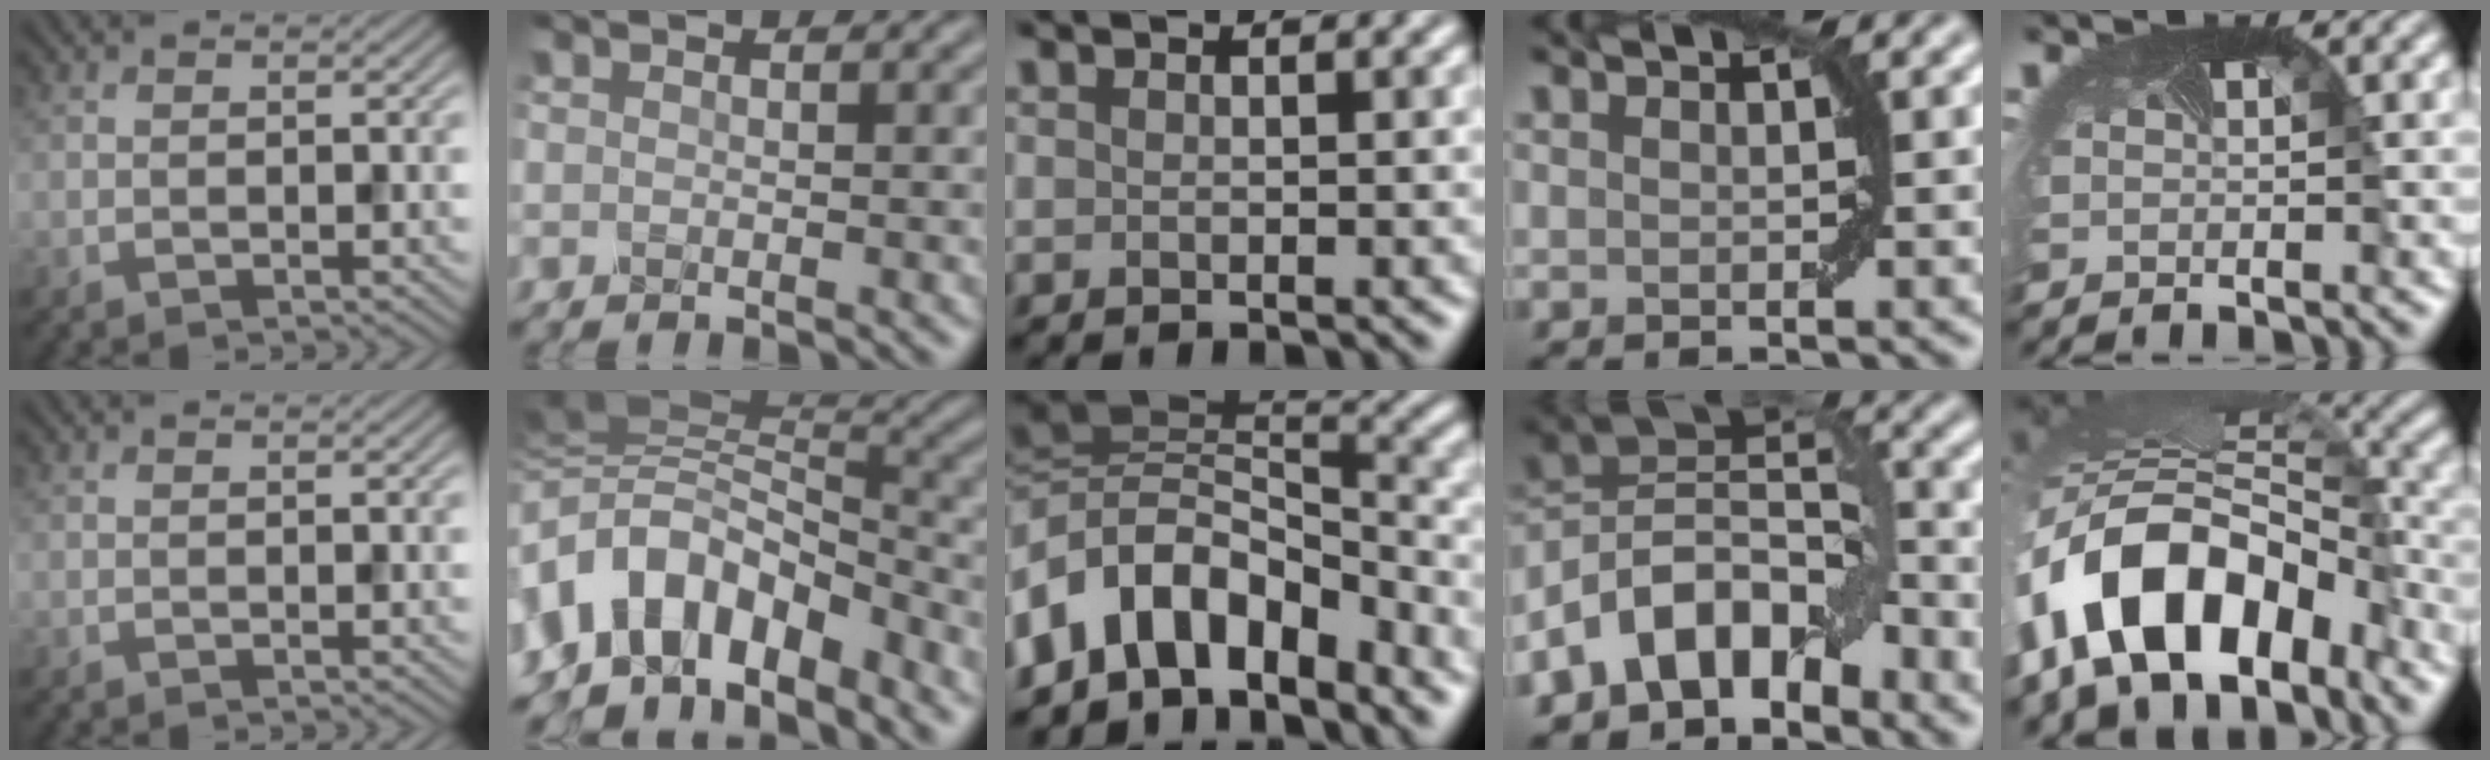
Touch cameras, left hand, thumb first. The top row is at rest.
{"index": {"total": 10.5, "force": [-4.6, 6.4, 6.9], "torque": [-0.116, 0.023, -0.088]}, "middle": {"total": 10.4, "force": [-4.7, 6.5, 6.6], "torque": [-0.113, 0.023, -0.093]}, "ring": {"total": 8.8, "force": [-5.3, 4.7, 5.1], "torque": [-0.069, 0.014, -0.116]}, "little": {"total": 14.3, "force": [-7.0, 9.0, 8.7], "torque": [-0.182, -0.015, -0.108]}}